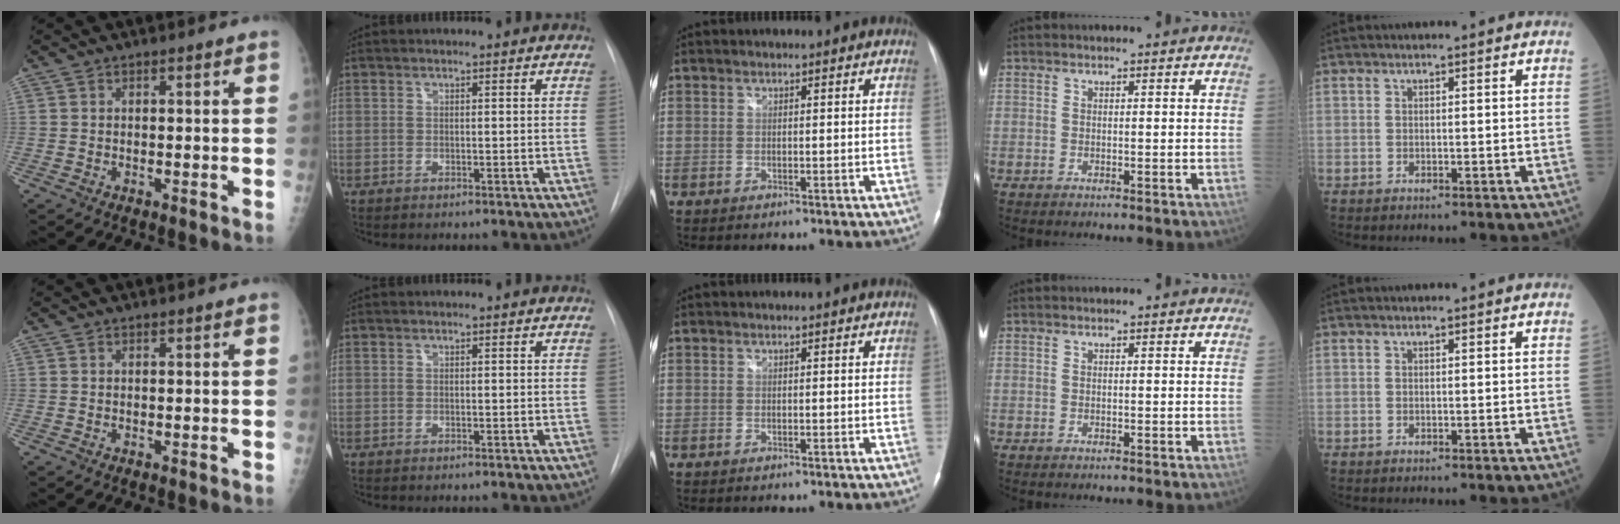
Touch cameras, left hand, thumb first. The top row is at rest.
{}